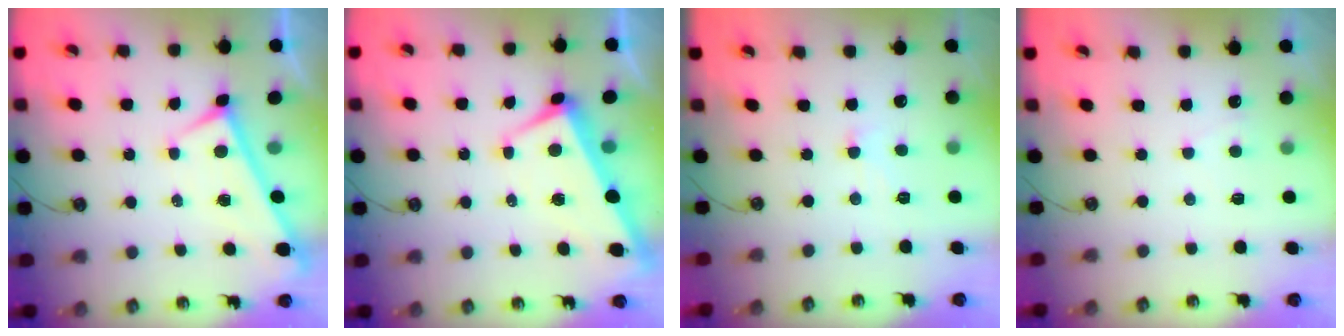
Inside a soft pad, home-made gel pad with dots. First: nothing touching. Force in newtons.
{"total": 1.7, "press": 1.4, "slide": 1.0}
{"total": 1.3, "press": 1.2, "slide": 0.4}
{"total": 1.9, "press": 1.9, "slide": 0.3}